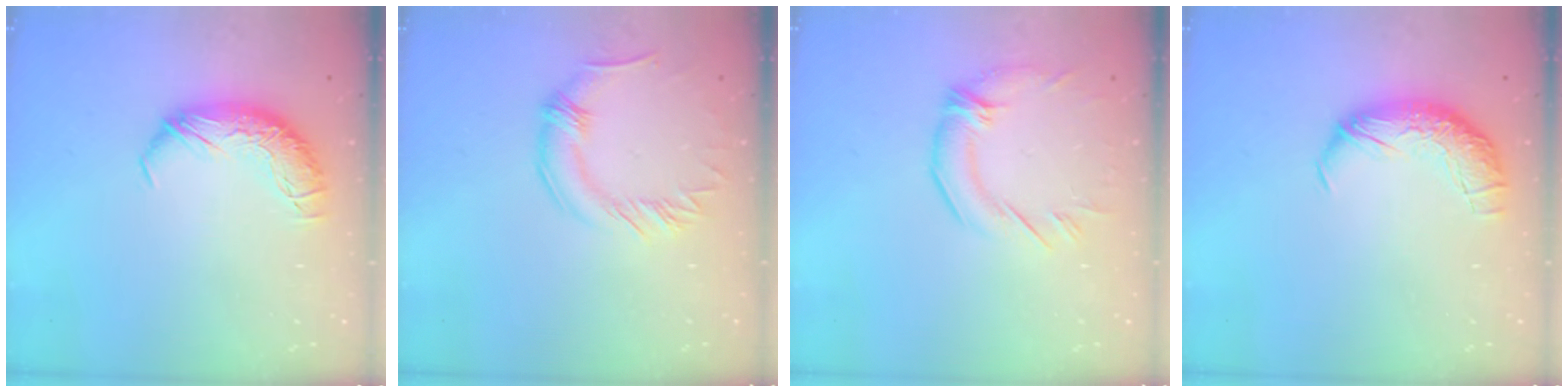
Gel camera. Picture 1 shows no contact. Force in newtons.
{"total": 0.0}
{"total": 2.1, "press": 1.4, "slide": 1.6}
{"total": 2.3, "press": 0.9, "slide": 2.1}